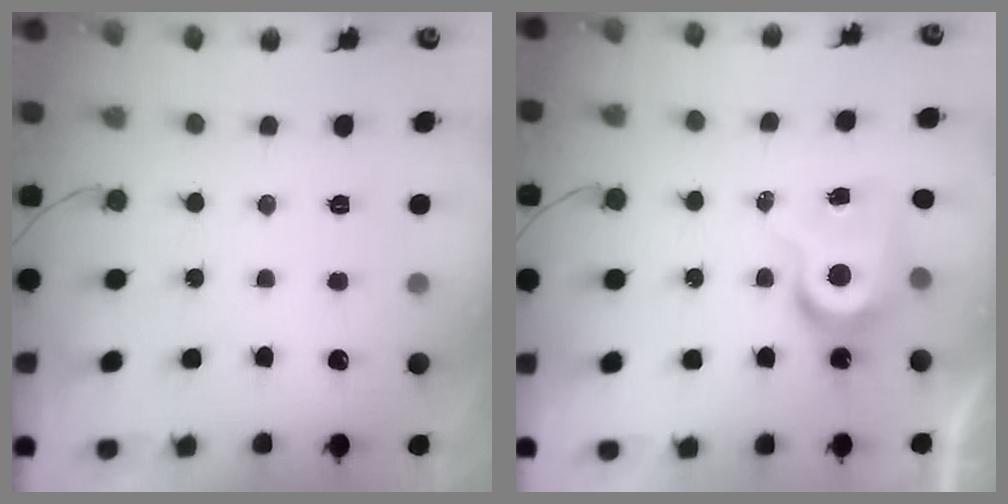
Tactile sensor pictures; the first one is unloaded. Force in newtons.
{"total": 8.1, "press": 8.1, "slide": 0.6}